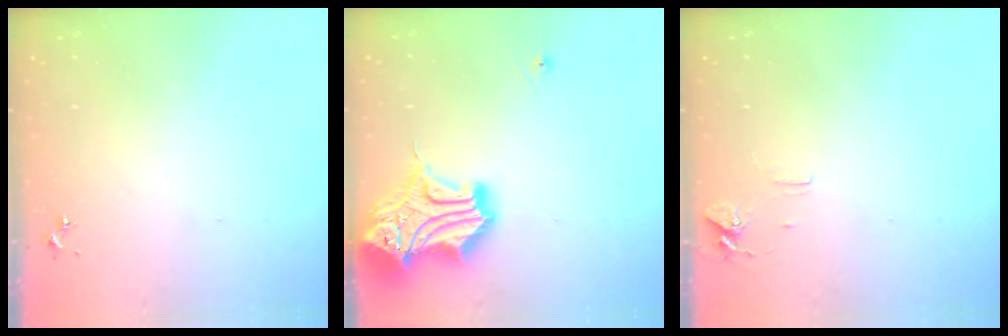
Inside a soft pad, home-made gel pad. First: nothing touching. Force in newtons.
{"total": 19.9, "press": 19.7, "slide": 3.3}
{"total": 7.4, "press": 7.4, "slide": 0.6}